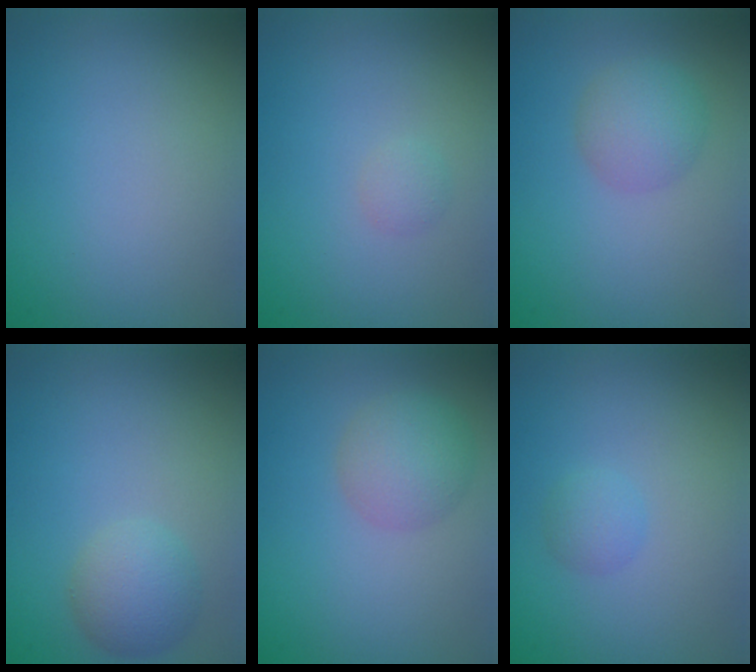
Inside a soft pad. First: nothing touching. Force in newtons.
{"total": 0.9, "press": 0.9, "slide": 0.0}
{"total": 2.9, "press": 2.9, "slide": 0.2}
{"total": 2.9, "press": 2.9, "slide": 0.0}
{"total": 3.4, "press": 3.4, "slide": 0.1}
{"total": 1.2, "press": 1.2, "slide": 0.1}